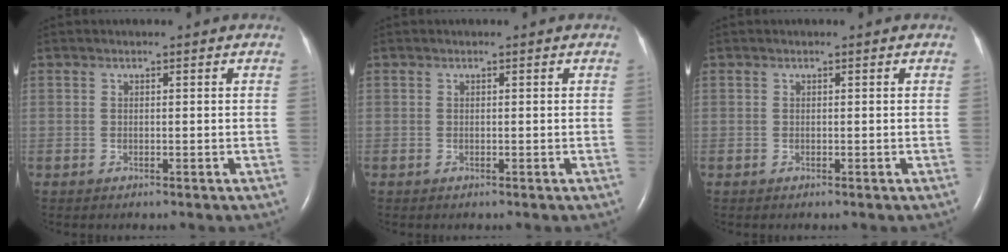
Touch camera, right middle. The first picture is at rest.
{"total": 0.0}
{"total": 0.0}